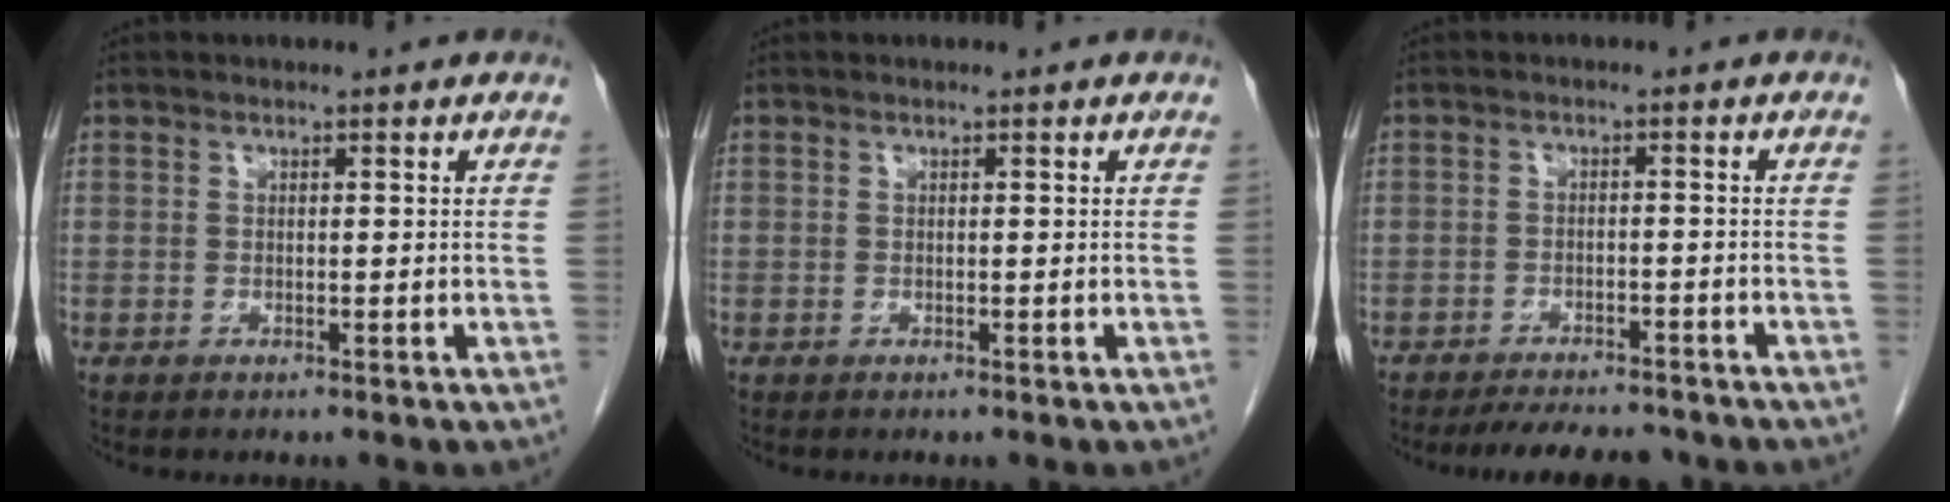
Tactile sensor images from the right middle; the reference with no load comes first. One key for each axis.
{"total": 0.0}
{"total": 8.1, "fx": -7.3, "fy": 2.1, "fz": 2.8, "tx": -0.035, "ty": -0.004, "tz": -0.102}